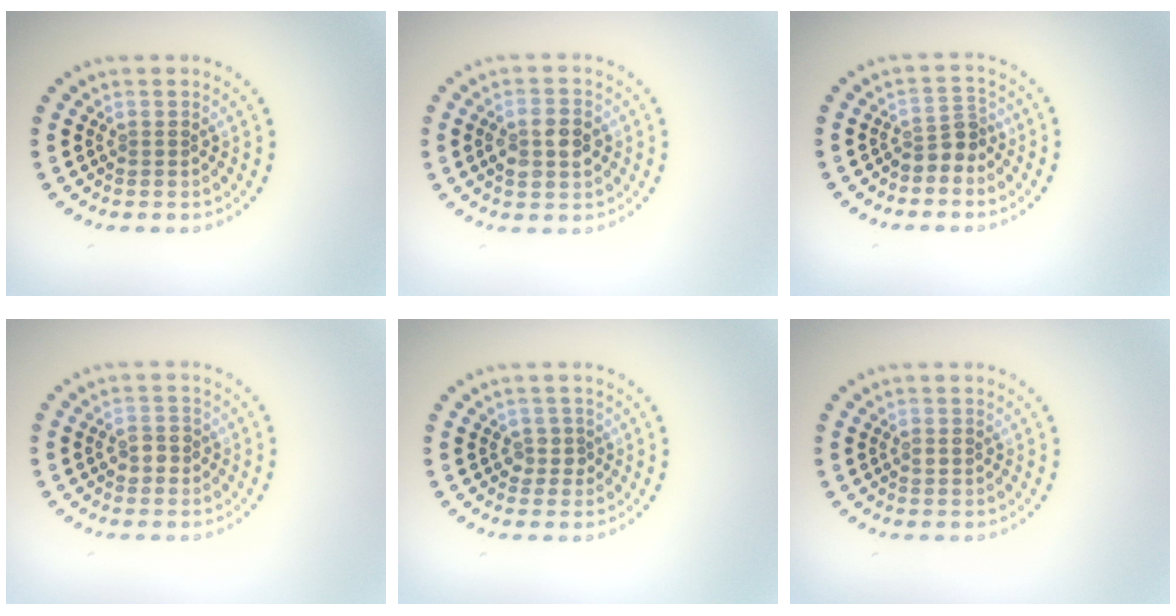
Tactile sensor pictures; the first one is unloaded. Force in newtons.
{"total": 2.9, "press": 2.9, "slide": 0.2}
{"total": 2.3, "press": 1.8, "slide": 1.5}
{"total": 1.7, "press": 1.6, "slide": 0.4}
{"total": 1.4, "press": 1.1, "slide": 0.8}
{"total": 0.9, "press": 0.9, "slide": 0.0}